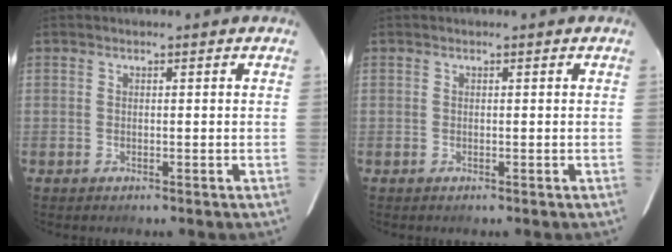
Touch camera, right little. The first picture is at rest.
{"total": 0.0}